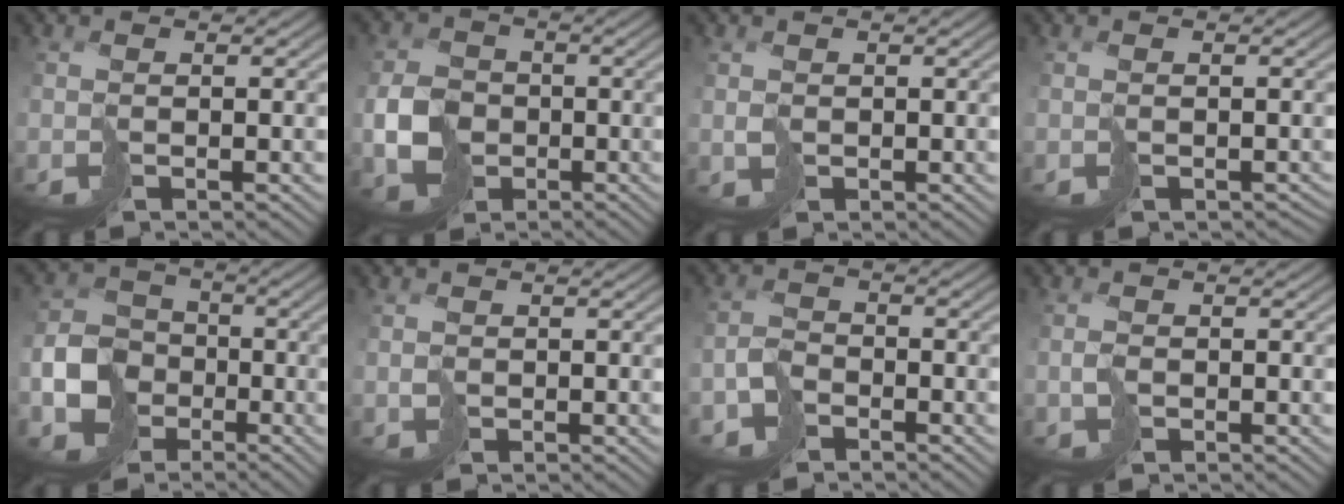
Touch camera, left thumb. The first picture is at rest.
{"total": 6.6, "force": [-2.1, 5.4, 3.1], "torque": [-0.071, -0.015, -0.049]}
{"total": 1.2, "force": [0.1, 1.2, 0.3], "torque": [-0.007, -0.005, 0.003]}
{"total": 1.1, "force": [-0.5, 0.8, 0.5], "torque": [-0.008, -0.008, -0.004]}
{"total": 7.8, "force": [-3.5, 6.4, 2.8], "torque": [-0.060, -0.013, -0.078]}
{"total": 1.2, "force": [0.0, 1.2, 0.1], "torque": [-0.005, -0.006, 0.000]}
{"total": 3.3, "force": [-2.5, 2.0, 0.6], "torque": [-0.010, -0.002, -0.058]}
{"total": 1.3, "force": [-0.5, 1.2, 0.4], "torque": [-0.008, -0.003, -0.010]}